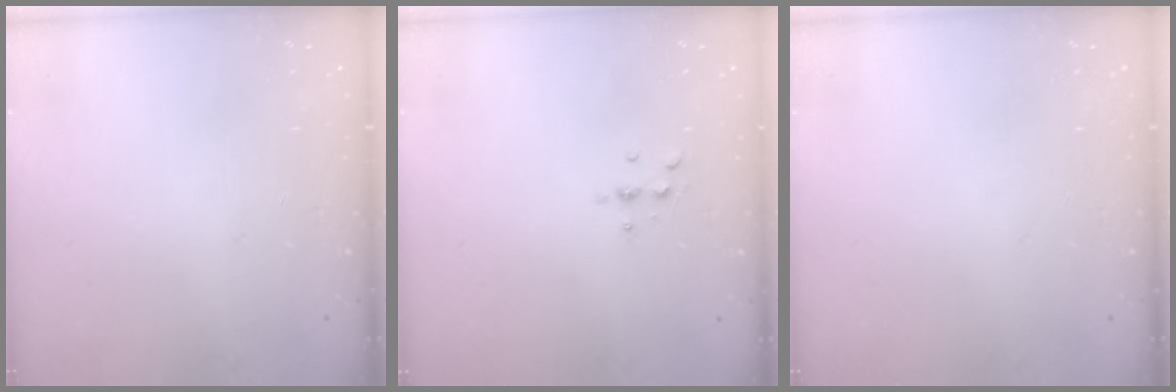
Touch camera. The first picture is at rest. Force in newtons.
{"total": 3.1, "press": 3.1, "slide": 0.5}
{"total": 0.0}